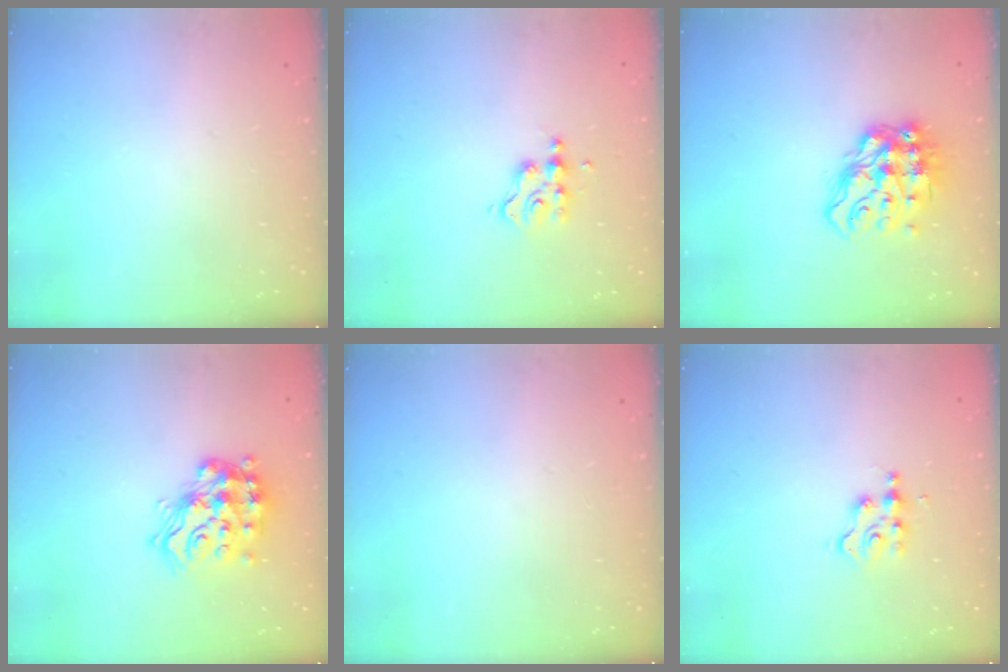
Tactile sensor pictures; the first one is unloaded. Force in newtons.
{"total": 3.8, "press": 3.8, "slide": 0.2}
{"total": 13.6, "press": 13.5, "slide": 1.7}
{"total": 20.8, "press": 20.8, "slide": 1.4}
{"total": 0.0}
{"total": 2.9, "press": 2.9, "slide": 0.4}